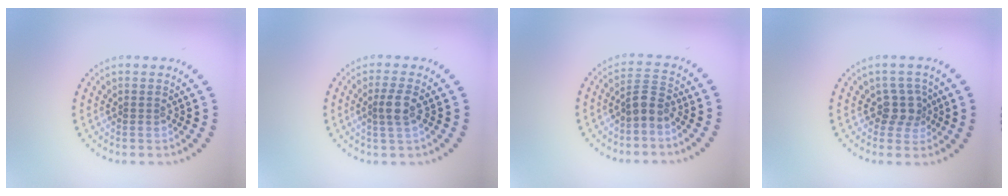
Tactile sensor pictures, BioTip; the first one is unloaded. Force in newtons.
{"total": 1.9, "press": 1.7, "slide": 0.9}
{"total": 2.3, "press": 2.0, "slide": 1.3}
{"total": 2.4, "press": 2.0, "slide": 1.4}